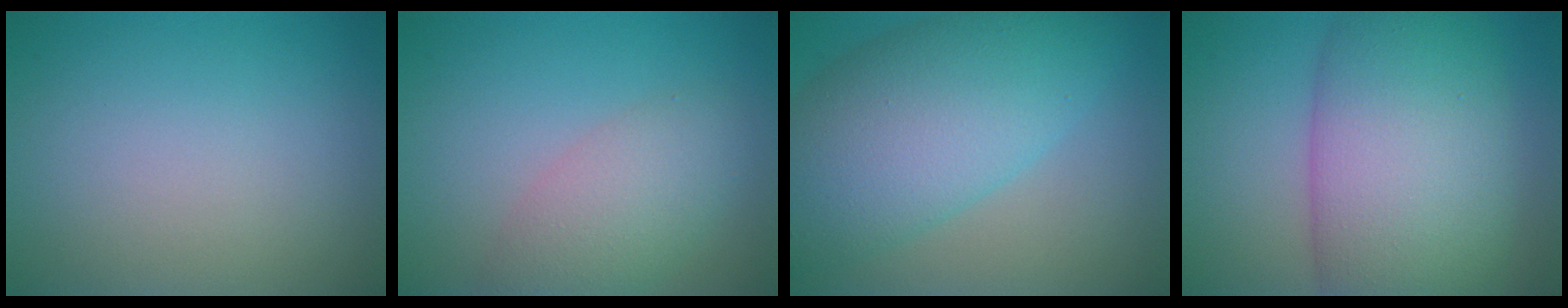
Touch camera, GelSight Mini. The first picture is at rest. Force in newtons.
{"total": 4.2, "press": 4.2, "slide": 0.1}
{"total": 10.3, "press": 10.3, "slide": 0.2}
{"total": 12.5, "press": 12.5, "slide": 0.2}